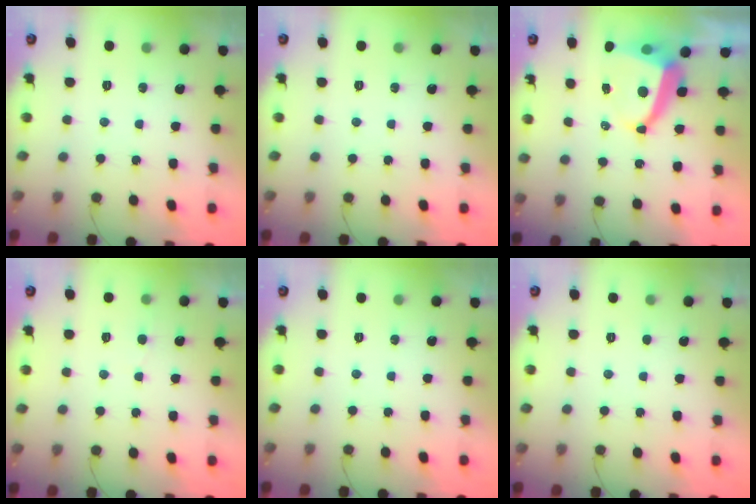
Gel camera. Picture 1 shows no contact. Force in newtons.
{"total": 0.0}
{"total": 8.3, "press": 8.2, "slide": 1.1}
{"total": 2.0, "press": 2.0, "slide": 0.1}
{"total": 0.0}
{"total": 1.6, "press": 1.6, "slide": 0.1}